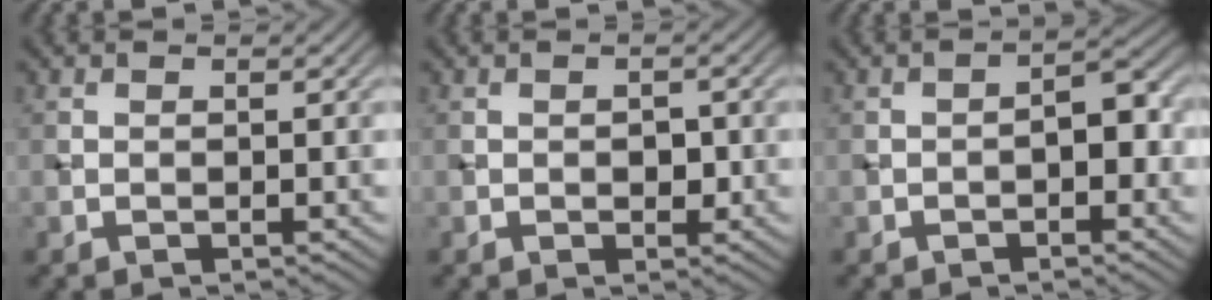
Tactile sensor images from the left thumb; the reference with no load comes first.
{"total": 1.9, "force": [-0.4, 1.1, 1.5], "torque": [-0.020, 0.001, -0.009]}
{"total": 3.1, "force": [-1.2, 1.5, 2.5], "torque": [-0.030, 0.011, -0.024]}